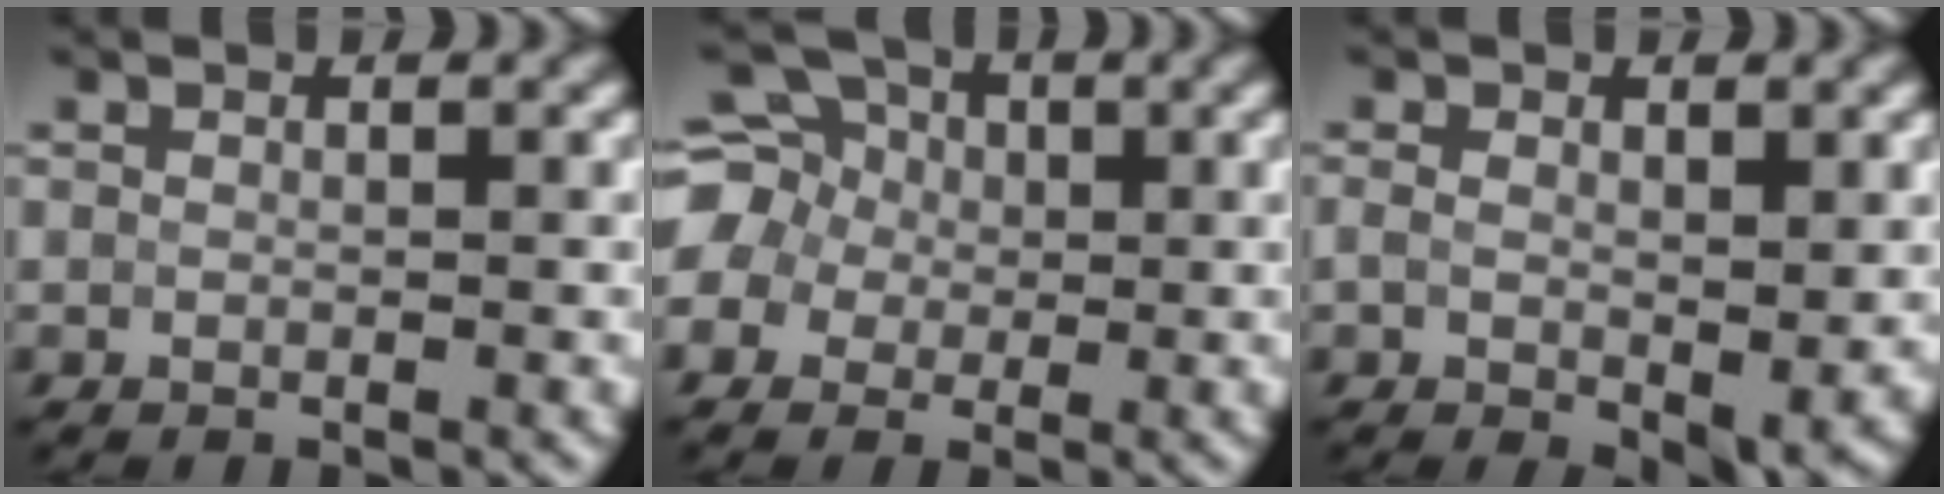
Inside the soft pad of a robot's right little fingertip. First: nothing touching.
{"total": 7.5, "force": [-0.1, 6.9, 3.0], "torque": [-0.079, 0.044, -0.042]}
{"total": 4.0, "force": [-0.6, 2.2, 3.4], "torque": [-0.065, -0.009, 0.002]}